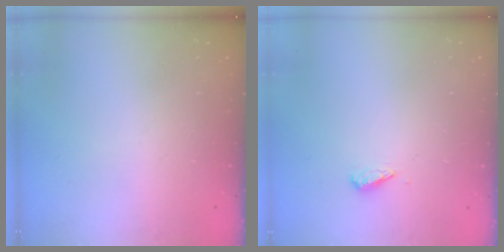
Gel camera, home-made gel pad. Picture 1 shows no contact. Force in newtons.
{"total": 3.0, "press": 2.9, "slide": 0.6}